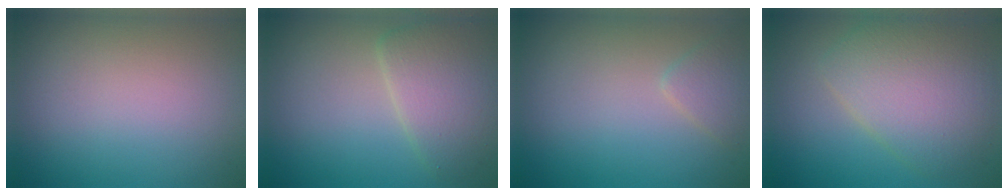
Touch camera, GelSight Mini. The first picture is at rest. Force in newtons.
{"total": 4.6, "press": 4.6, "slide": 0.2}
{"total": 1.6, "press": 1.6, "slide": 0.1}
{"total": 6.4, "press": 6.4, "slide": 0.3}